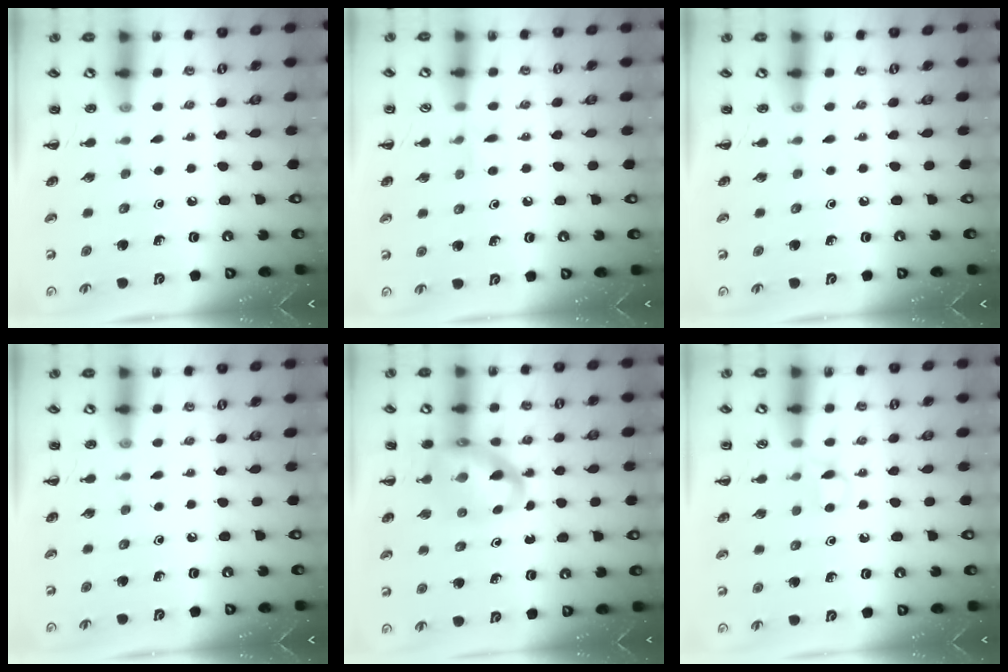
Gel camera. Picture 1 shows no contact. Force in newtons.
{"total": 4.7, "press": 4.4, "slide": 1.6}
{"total": 0.0}
{"total": 0.0}
{"total": 11.3, "press": 10.9, "slide": 3.0}
{"total": 3.6, "press": 3.3, "slide": 1.3}